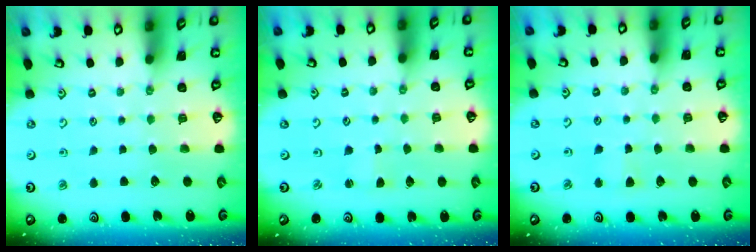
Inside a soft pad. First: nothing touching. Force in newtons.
{"total": 1.4, "press": 1.4, "slide": 0.3}
{"total": 3.8, "press": 3.8, "slide": 0.5}